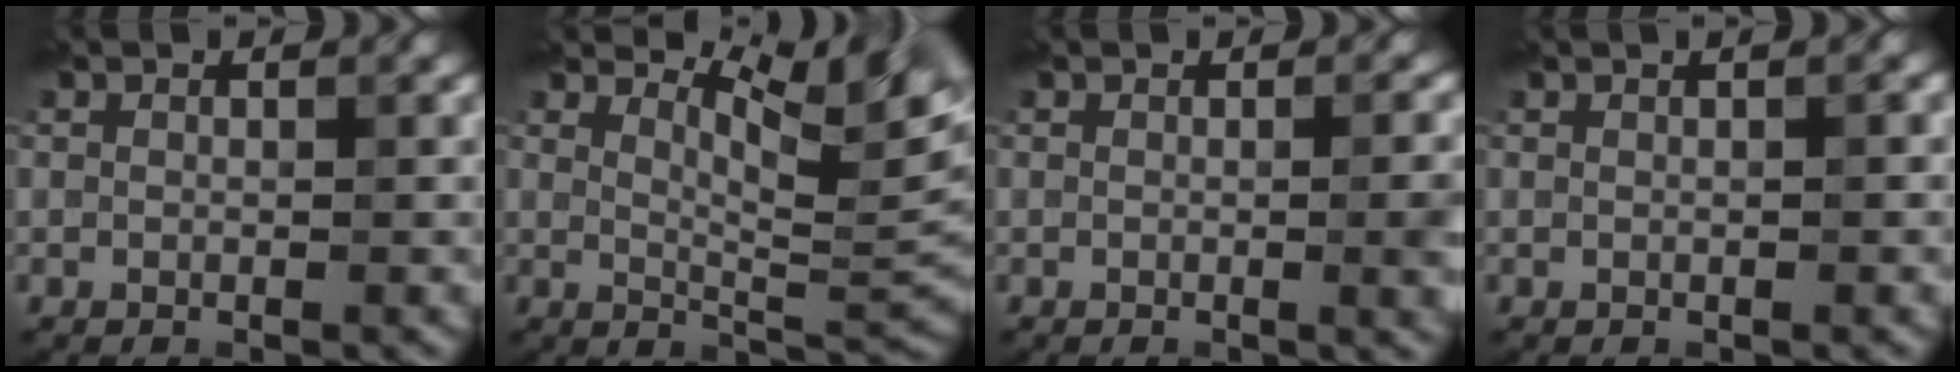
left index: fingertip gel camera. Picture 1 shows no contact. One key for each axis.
{"total": 8.3, "fx": 5.5, "fy": 2.2, "fz": 5.9, "tx": -0.086, "ty": 0.004, "tz": 0.085}
{"total": 3.8, "fx": -0.2, "fy": 1.3, "fz": 3.6, "tx": -0.033, "ty": 0.003, "tz": -0.004}
{"total": 1.3, "fx": 0.3, "fy": 0.4, "fz": 1.2, "tx": -0.014, "ty": 0.002, "tz": -0.003}